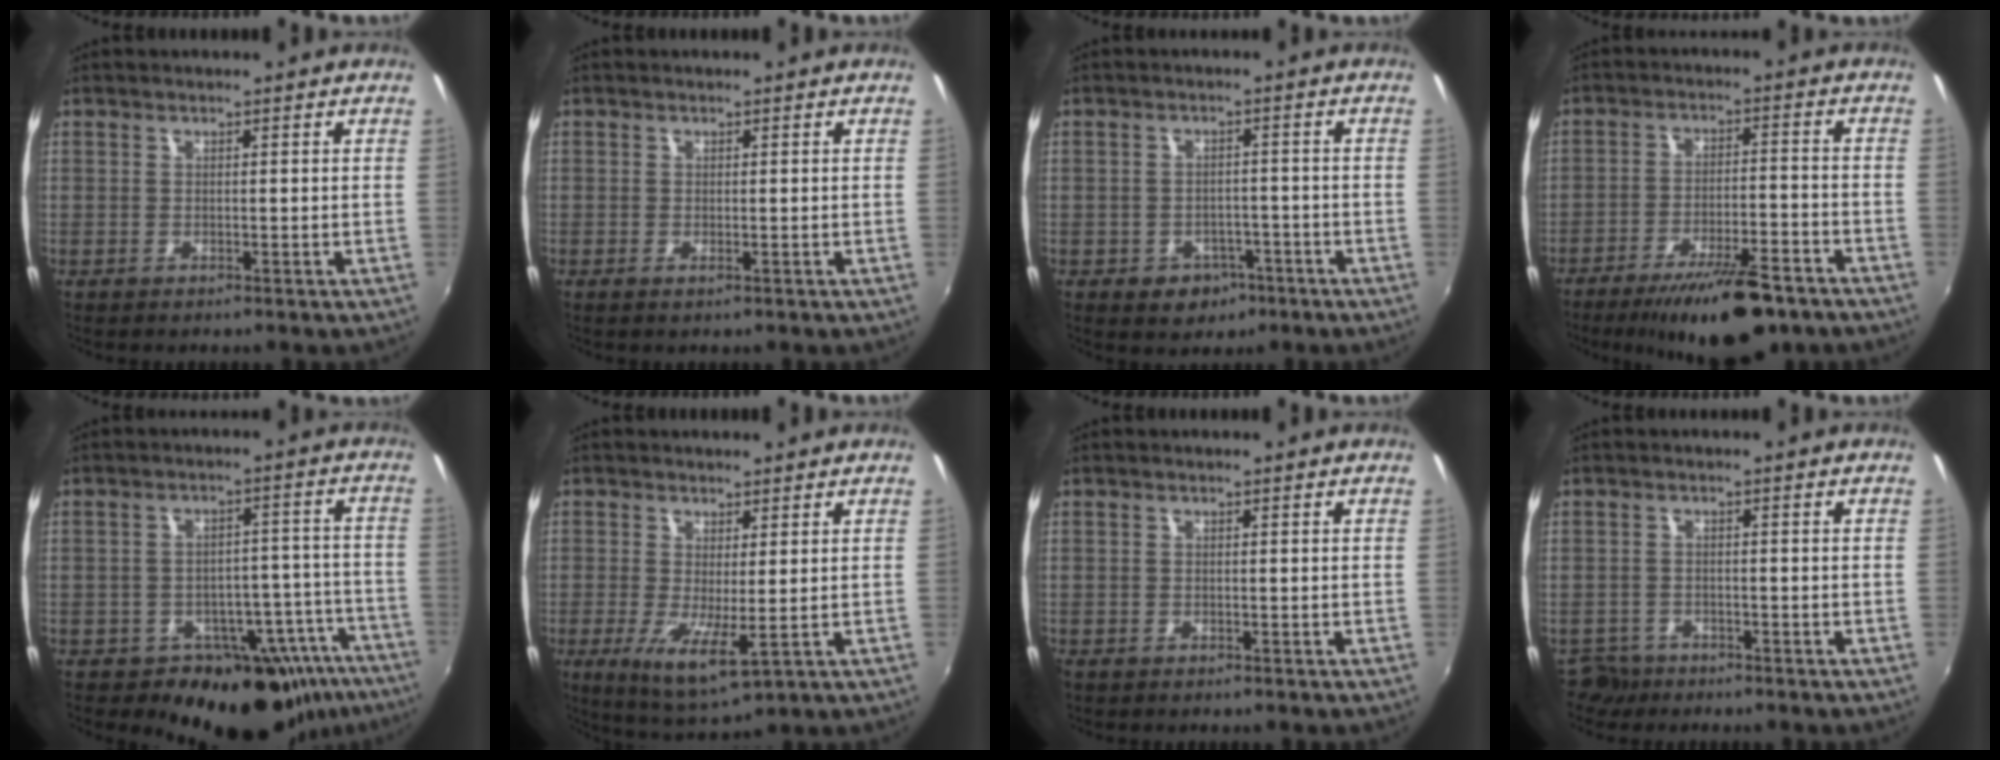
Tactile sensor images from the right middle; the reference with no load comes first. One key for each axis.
{"total": 0.5, "fx": -0.2, "fy": 0.1, "fz": 0.5, "tx": -0.008, "ty": -0.002, "tz": -0.004}
{"total": 5.6, "fx": -3.0, "fy": 4.5, "fz": 1.7, "tx": -0.043, "ty": 0.007, "tz": -0.030}
{"total": 15.4, "fx": -11.6, "fy": 4.1, "fz": 9.4, "tx": -0.167, "ty": -0.018, "tz": -0.172}
{"total": 17.2, "fx": -13.1, "fy": 9.3, "fz": 6.3, "tx": -0.071, "ty": 0.026, "tz": -0.164}
{"total": 7.0, "fx": -1.0, "fy": 1.8, "fz": 6.7, "tx": -0.131, "ty": -0.026, "tz": -0.014}
{"total": 0.6, "fx": -0.5, "fy": 0.4, "fz": 0.0, "tx": -0.003, "ty": -0.003, "tz": -0.011}
{"total": 3.7, "fx": -3.0, "fy": 2.2, "fz": 0.2, "tx": -0.017, "ty": -0.002, "tz": -0.056}